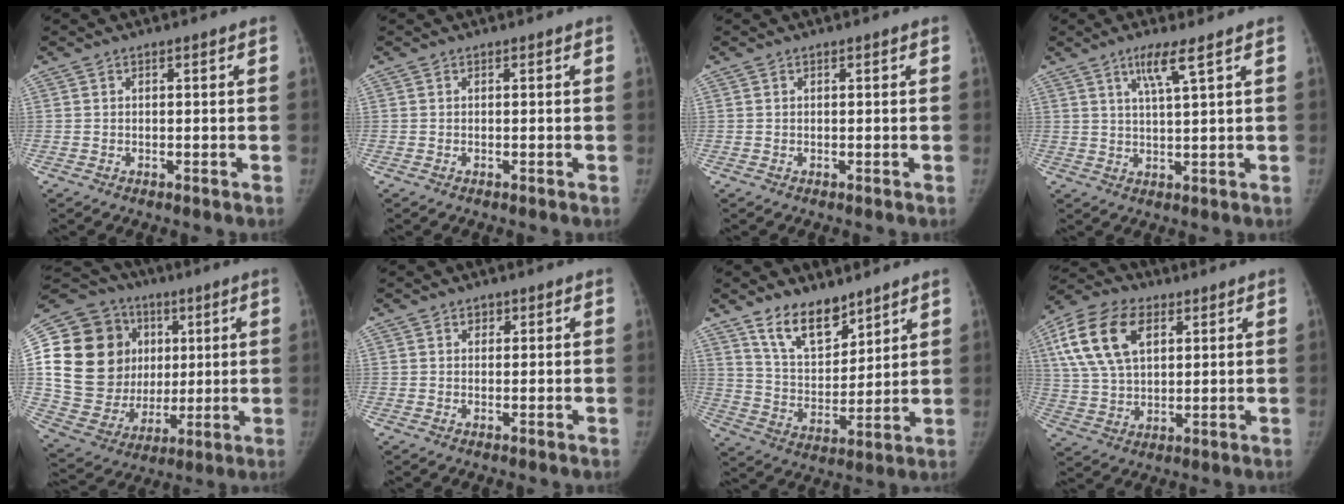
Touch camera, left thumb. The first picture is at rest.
{"total": 0.0}
{"total": 0.0}
{"total": 5.3, "force": [3.0, 0.0, 4.3], "torque": [-0.088, -0.018, 0.061]}
{"total": 25.7, "force": [5.4, 20.7, 14.2], "torque": [-0.247, 0.025, 0.116]}
{"total": 1.5, "force": [0.8, 1.1, 0.5], "torque": [0.005, -0.003, 0.010]}
{"total": 11.8, "force": [8.6, 5.8, 5.6], "torque": [-0.064, -0.068, 0.164]}
{"total": 16.3, "force": [6.2, 9.8, 11.5], "torque": [-0.213, 0.000, 0.114]}